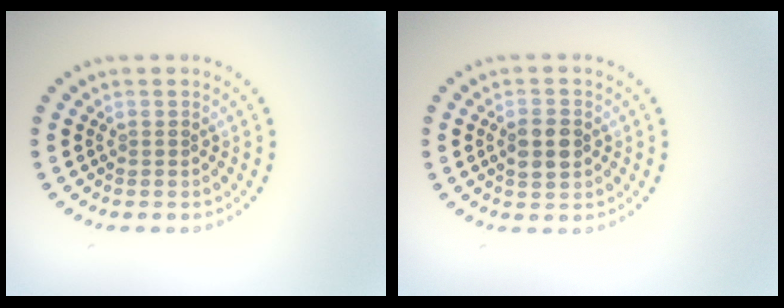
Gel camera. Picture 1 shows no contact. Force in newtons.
{"total": 2.8, "press": 2.8, "slide": 0.1}